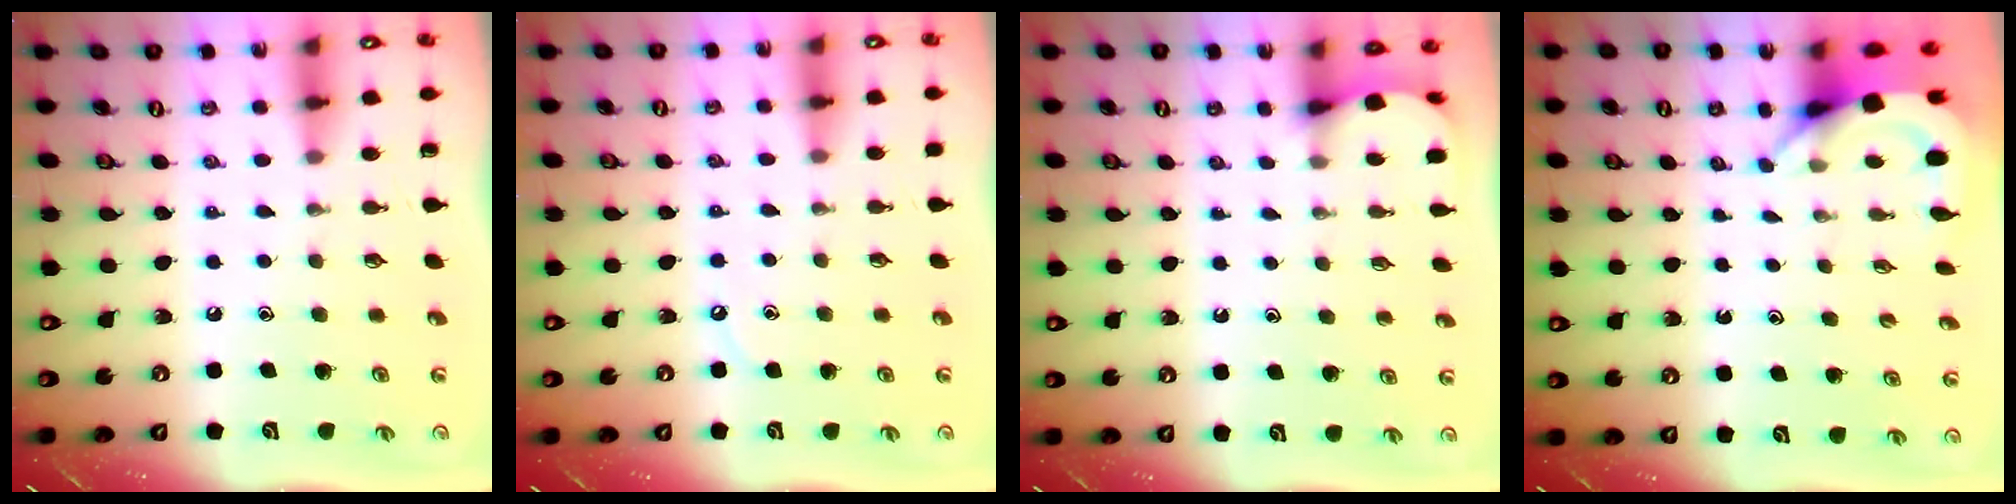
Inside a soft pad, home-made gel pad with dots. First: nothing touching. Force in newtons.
{"total": 3.8, "press": 3.8, "slide": 0.5}
{"total": 2.2, "press": 2.2, "slide": 0.2}
{"total": 3.6, "press": 3.6, "slide": 0.2}